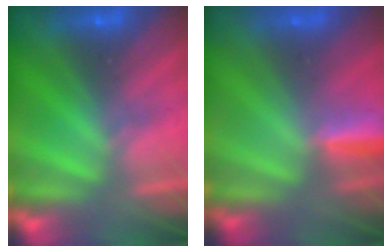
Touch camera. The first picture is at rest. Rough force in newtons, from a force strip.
{"total": 2.9}